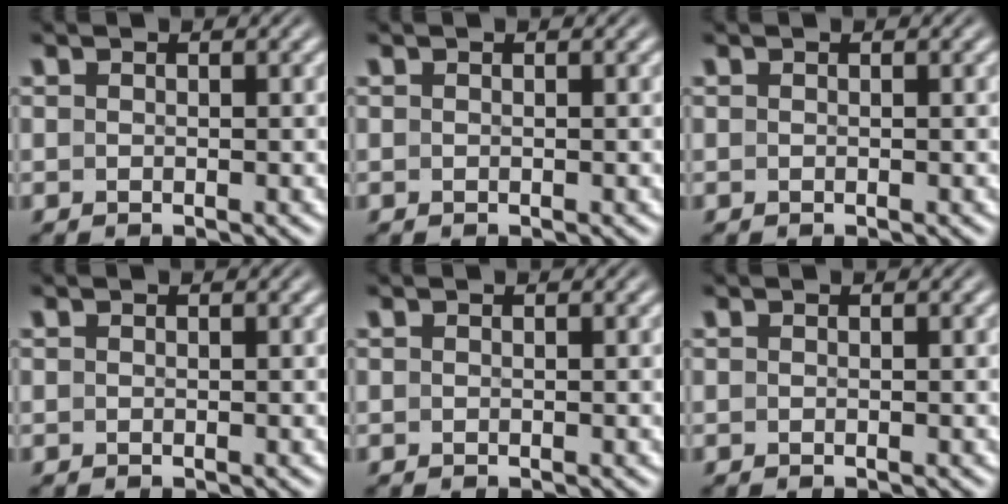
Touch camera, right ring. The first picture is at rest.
{"total": 0.0}
{"total": 0.0}
{"total": 0.0}
{"total": 0.0}
{"total": 0.0}